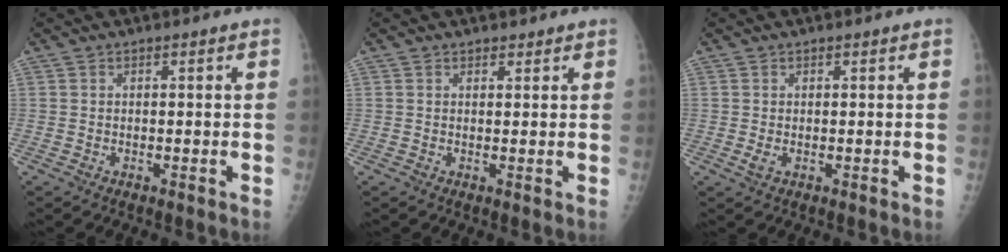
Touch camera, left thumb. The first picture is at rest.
{"total": 1.5, "force": [1.1, 1.0, 0.1], "torque": [0.014, -0.006, 0.009]}
{"total": 1.6, "force": [0.0, 1.2, 1.1], "torque": [-0.023, -0.002, 0.000]}